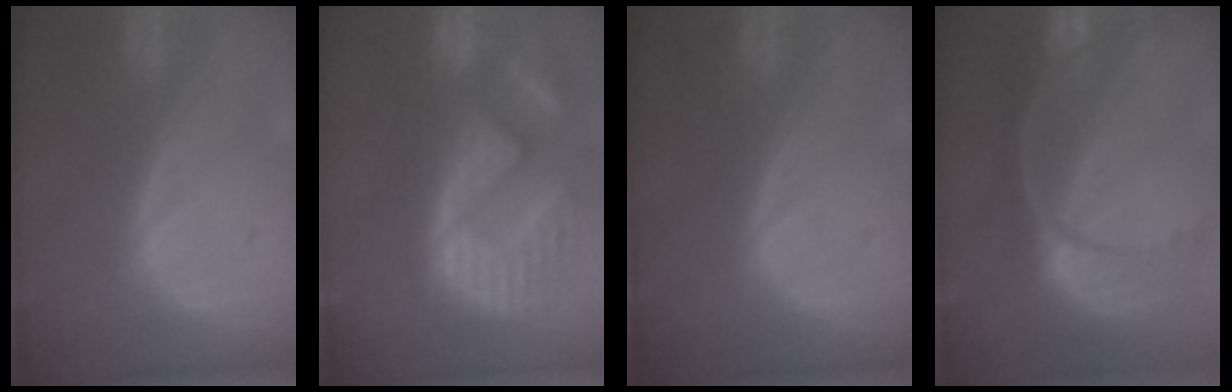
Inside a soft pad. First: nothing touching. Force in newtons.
{"total": 13.4, "press": 12.2, "slide": 5.7}
{"total": 0.0}
{"total": 11.2, "press": 9.4, "slide": 6.1}